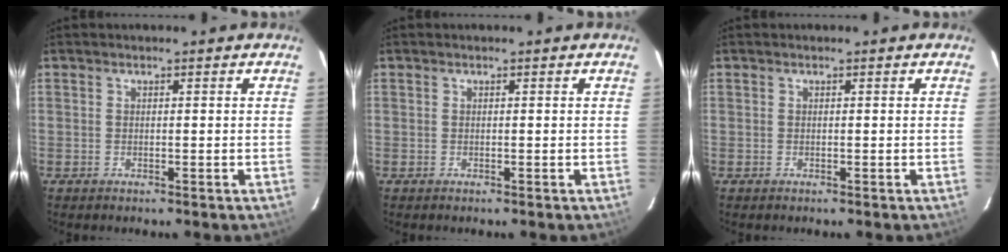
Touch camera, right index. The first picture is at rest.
{"total": 0.0}
{"total": 0.0}